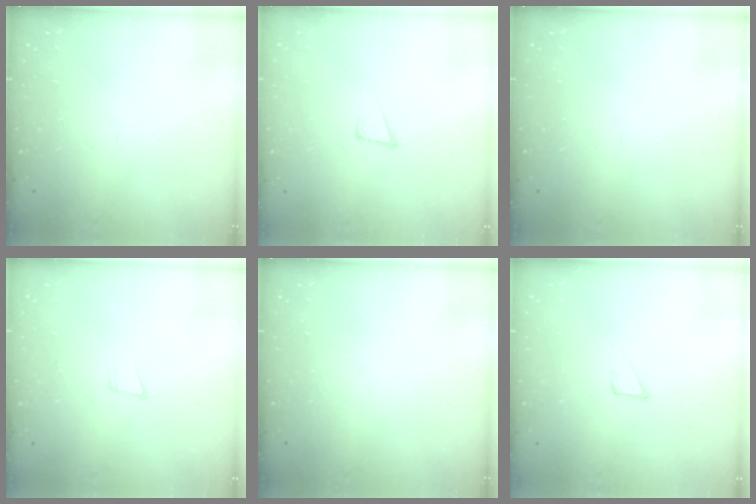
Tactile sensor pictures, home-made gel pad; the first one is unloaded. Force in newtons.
{"total": 4.2, "press": 2.8, "slide": 3.1}
{"total": 0.0}
{"total": 4.2, "press": 3.2, "slide": 2.7}
{"total": 0.0}
{"total": 2.1, "press": 2.1, "slide": 0.1}